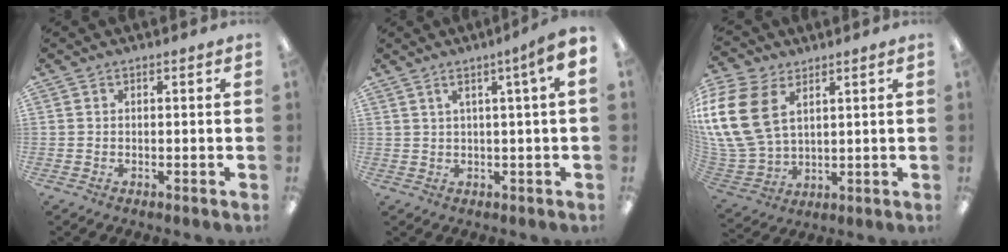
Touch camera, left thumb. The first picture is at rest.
{"total": 6.0, "force": [2.4, 0.8, 5.5], "torque": [-0.092, -0.002, 0.037]}
{"total": 17.6, "force": [6.2, 11.8, 11.5], "torque": [-0.272, -0.027, 0.113]}